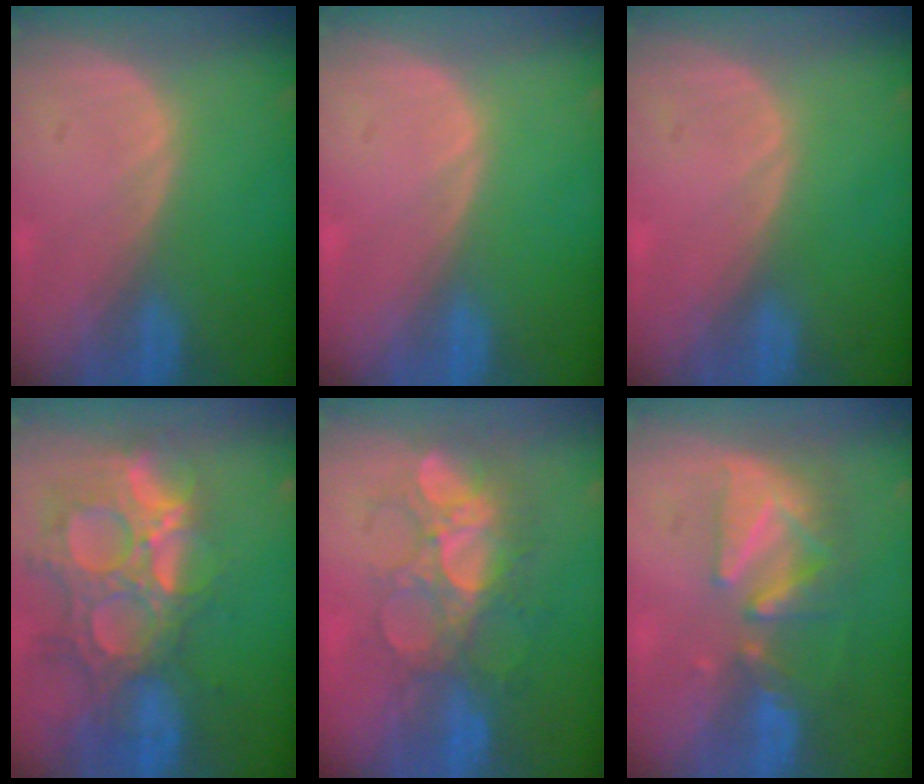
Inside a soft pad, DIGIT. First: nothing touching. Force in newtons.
{"total": 0.0}
{"total": 0.0}
{"total": 14.3, "press": 11.9, "slide": 7.8}
{"total": 9.1, "press": 8.6, "slide": 2.9}
{"total": 8.4, "press": 7.8, "slide": 3.1}